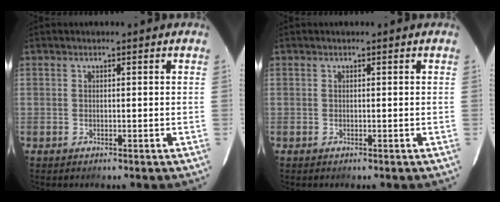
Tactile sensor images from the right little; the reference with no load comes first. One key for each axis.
{"total": 0.0}